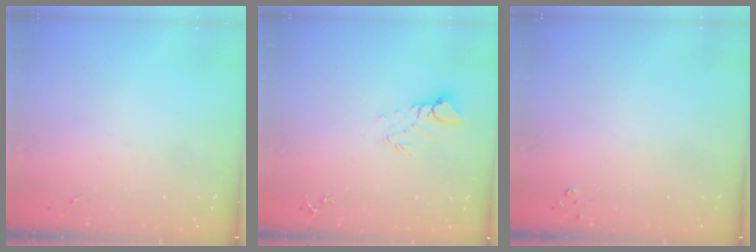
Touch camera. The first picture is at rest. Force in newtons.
{"total": 5.2, "press": 5.2, "slide": 0.4}
{"total": 2.8, "press": 2.8, "slide": 0.3}